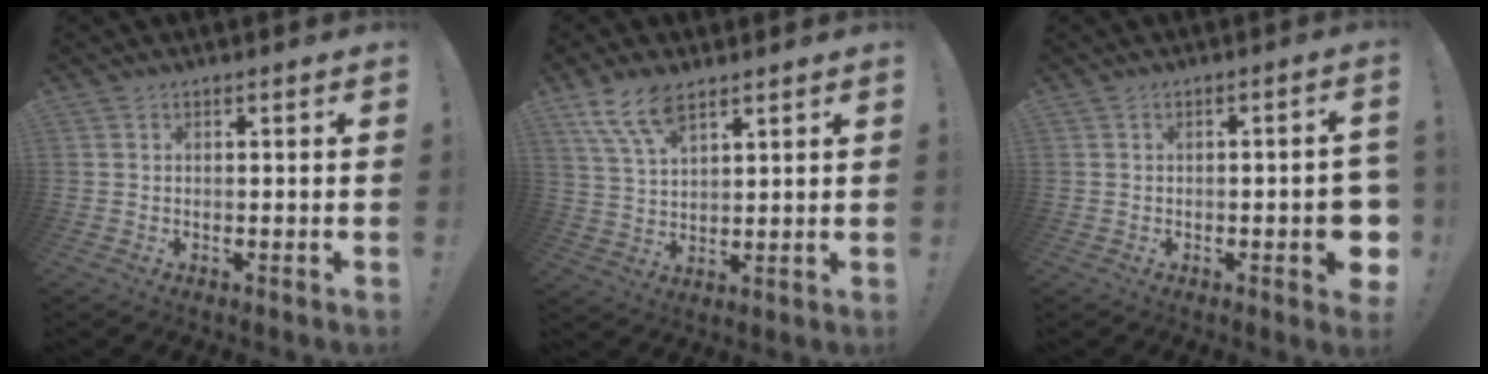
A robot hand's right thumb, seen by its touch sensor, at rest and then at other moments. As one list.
[{"total": 9.4, "force": [6.5, 3.8, 5.6], "torque": [-0.107, -0.023, 0.124]}, {"total": 6.1, "force": [-1.7, 1.6, 5.6], "torque": [-0.066, 0.002, -0.023]}]